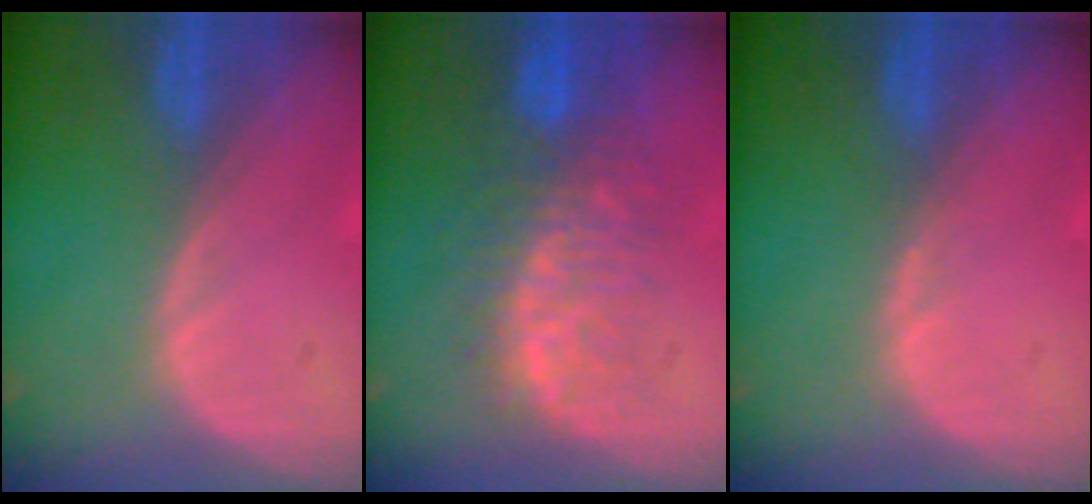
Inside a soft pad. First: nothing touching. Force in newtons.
{"total": 9.1, "press": 8.3, "slide": 3.8}
{"total": 0.6, "press": 0.5, "slide": 0.3}